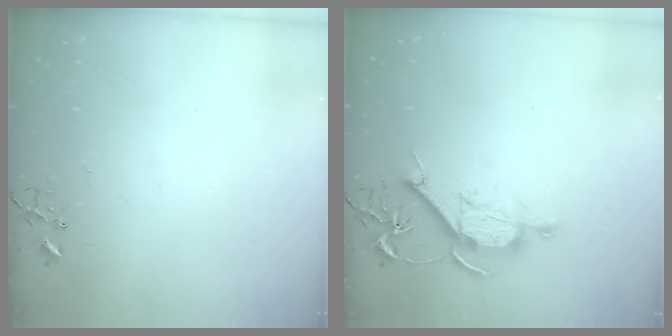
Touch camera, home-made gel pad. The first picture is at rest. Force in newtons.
{"total": 10.4, "press": 10.4, "slide": 1.2}